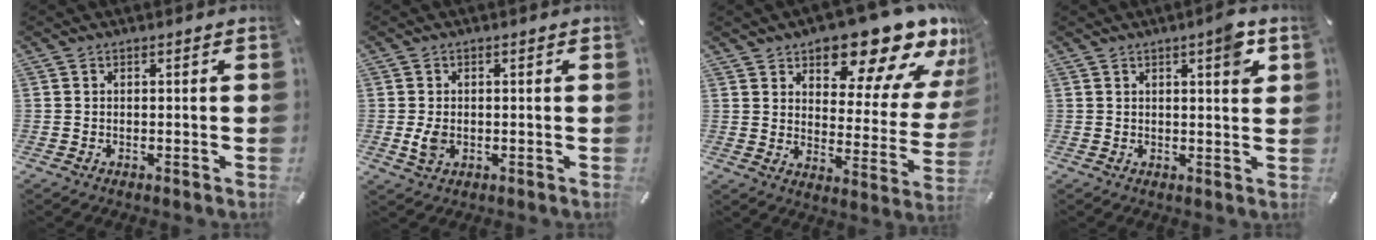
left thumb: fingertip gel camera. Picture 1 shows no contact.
{"total": 3.3, "force": [-0.3, 2.4, 2.1], "torque": [-0.051, -0.007, -0.012]}
{"total": 18.5, "force": [14.6, 7.5, 8.8], "torque": [-0.114, -0.120, 0.239]}
{"total": 5.2, "force": [2.4, 1.3, 4.5], "torque": [-0.060, -0.008, 0.033]}